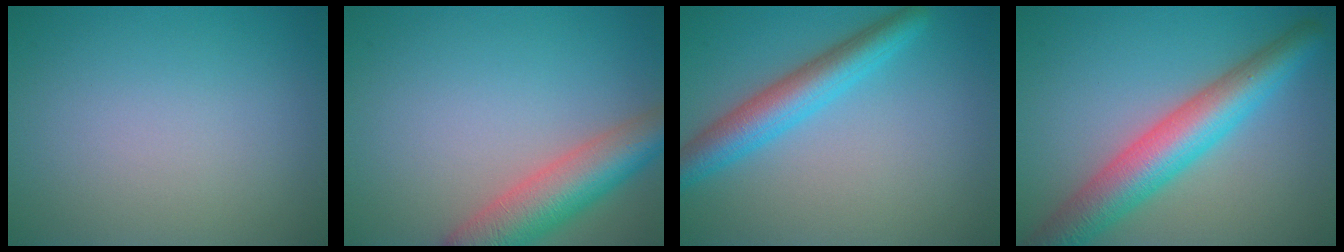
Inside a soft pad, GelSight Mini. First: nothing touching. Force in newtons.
{"total": 6.5, "press": 6.4, "slide": 0.6}
{"total": 4.8, "press": 4.8, "slide": 0.1}
{"total": 7.4, "press": 7.4, "slide": 0.5}